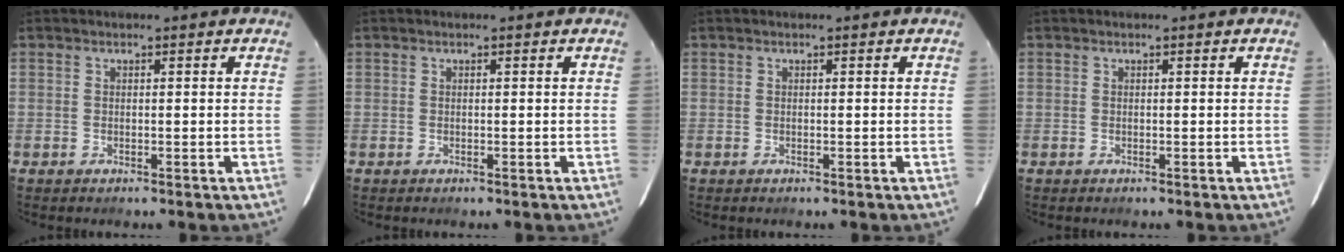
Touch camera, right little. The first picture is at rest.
{"total": 0.0}
{"total": 0.0}
{"total": 0.0}